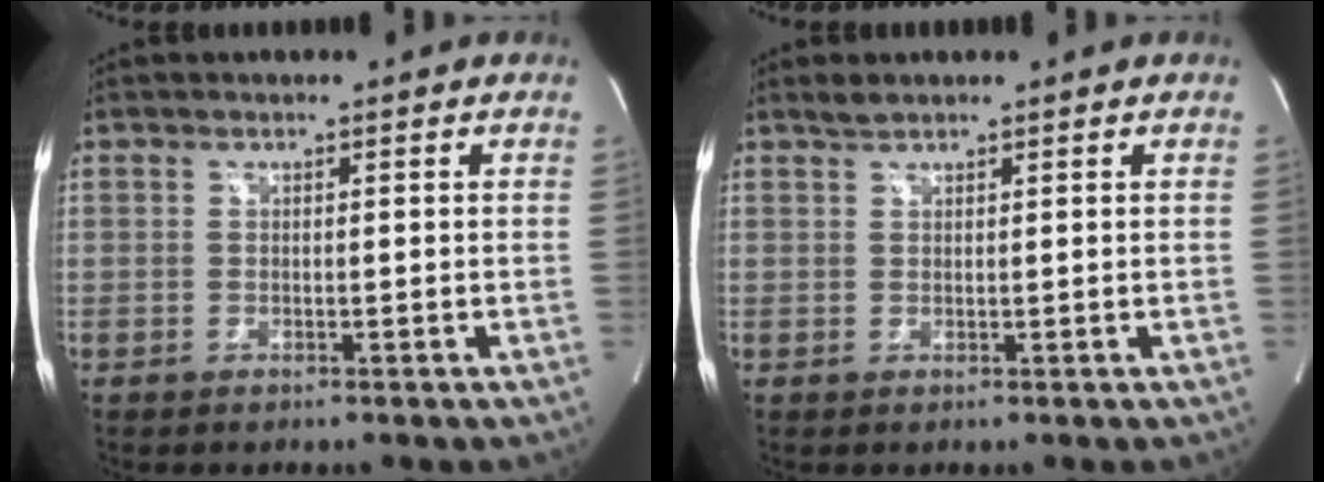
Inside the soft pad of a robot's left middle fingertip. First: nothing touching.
{"total": 1.3, "force": [1.2, 0.1, 0.4], "torque": [-0.015, 0.005, 0.028]}